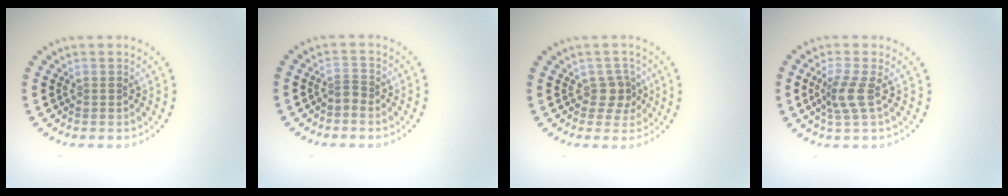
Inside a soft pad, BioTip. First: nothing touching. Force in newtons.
{"total": 0.8, "press": 0.4, "slide": 0.7}
{"total": 2.0, "press": 1.7, "slide": 1.1}
{"total": 2.4, "press": 1.9, "slide": 1.6}